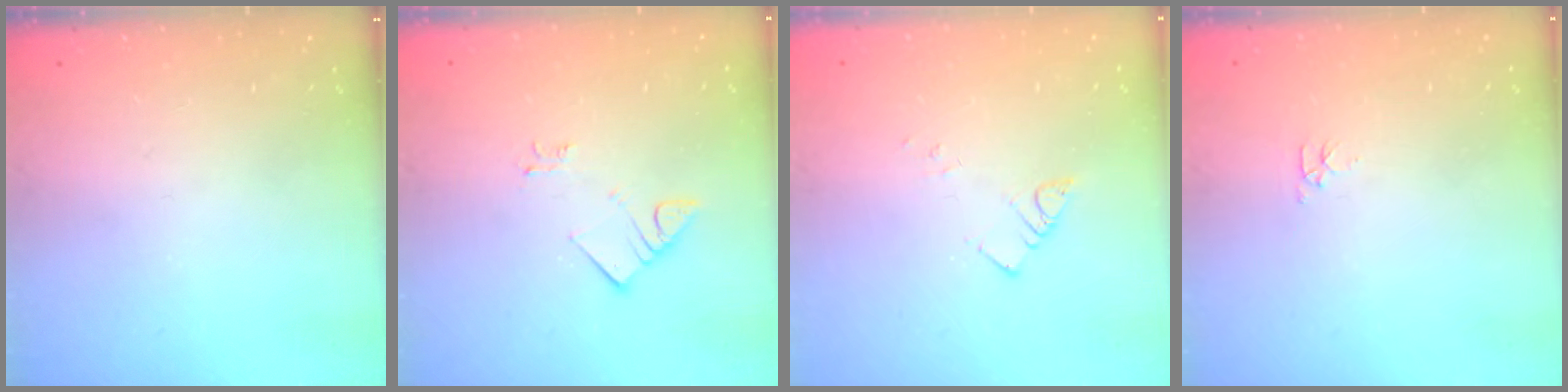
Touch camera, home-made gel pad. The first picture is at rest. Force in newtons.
{"total": 3.5, "press": 3.5, "slide": 0.2}
{"total": 2.5, "press": 2.5, "slide": 0.3}
{"total": 2.8, "press": 2.7, "slide": 0.4}